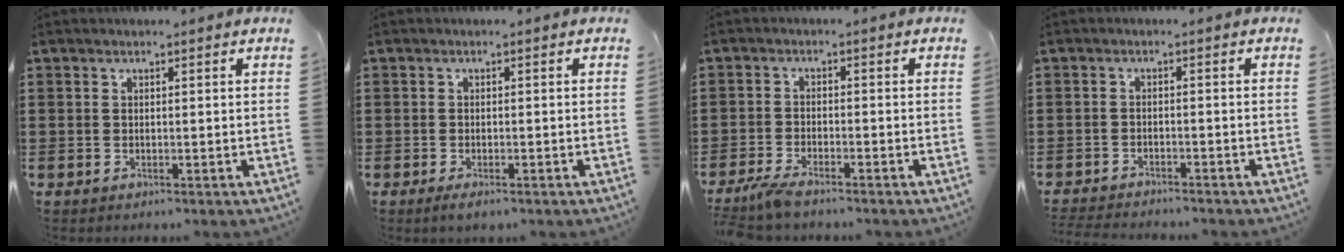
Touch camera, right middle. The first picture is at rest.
{"total": 1.2, "force": [-0.9, 0.5, 0.6], "torque": [-0.014, -0.002, -0.018]}
{"total": 3.1, "force": [-2.9, 0.2, 1.3], "torque": [-0.044, -0.007, -0.064]}
{"total": 2.4, "force": [-2.4, 0.0, 0.0], "torque": [-0.005, -0.003, -0.051]}